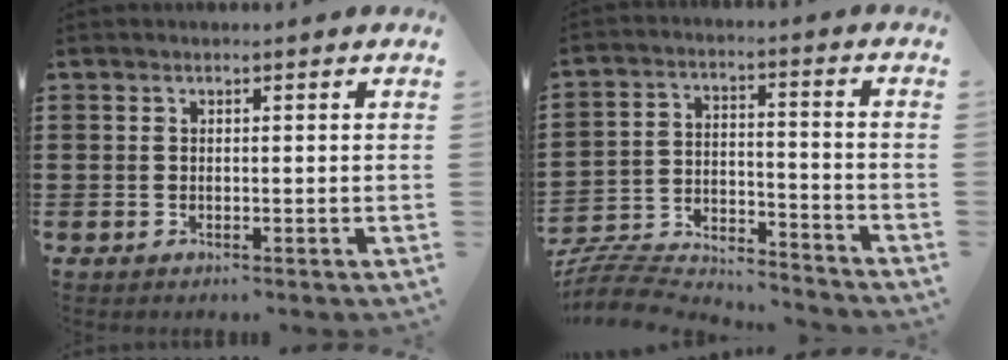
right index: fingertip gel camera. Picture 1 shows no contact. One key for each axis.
{"total": 6.9, "fx": -6.7, "fy": 1.1, "fz": 1.1, "tx": -0.039, "ty": -0.003, "tz": -0.140}